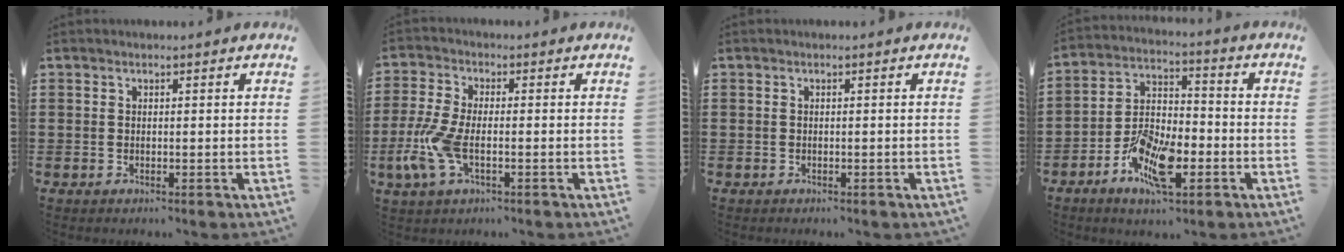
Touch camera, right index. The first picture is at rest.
{"total": 7.3, "force": [-2.1, 3.0, 6.3], "torque": [-0.154, -0.014, -0.042]}
{"total": 0.0}
{"total": 10.1, "force": [-4.9, 4.4, 7.6], "torque": [-0.159, 0.008, -0.088]}